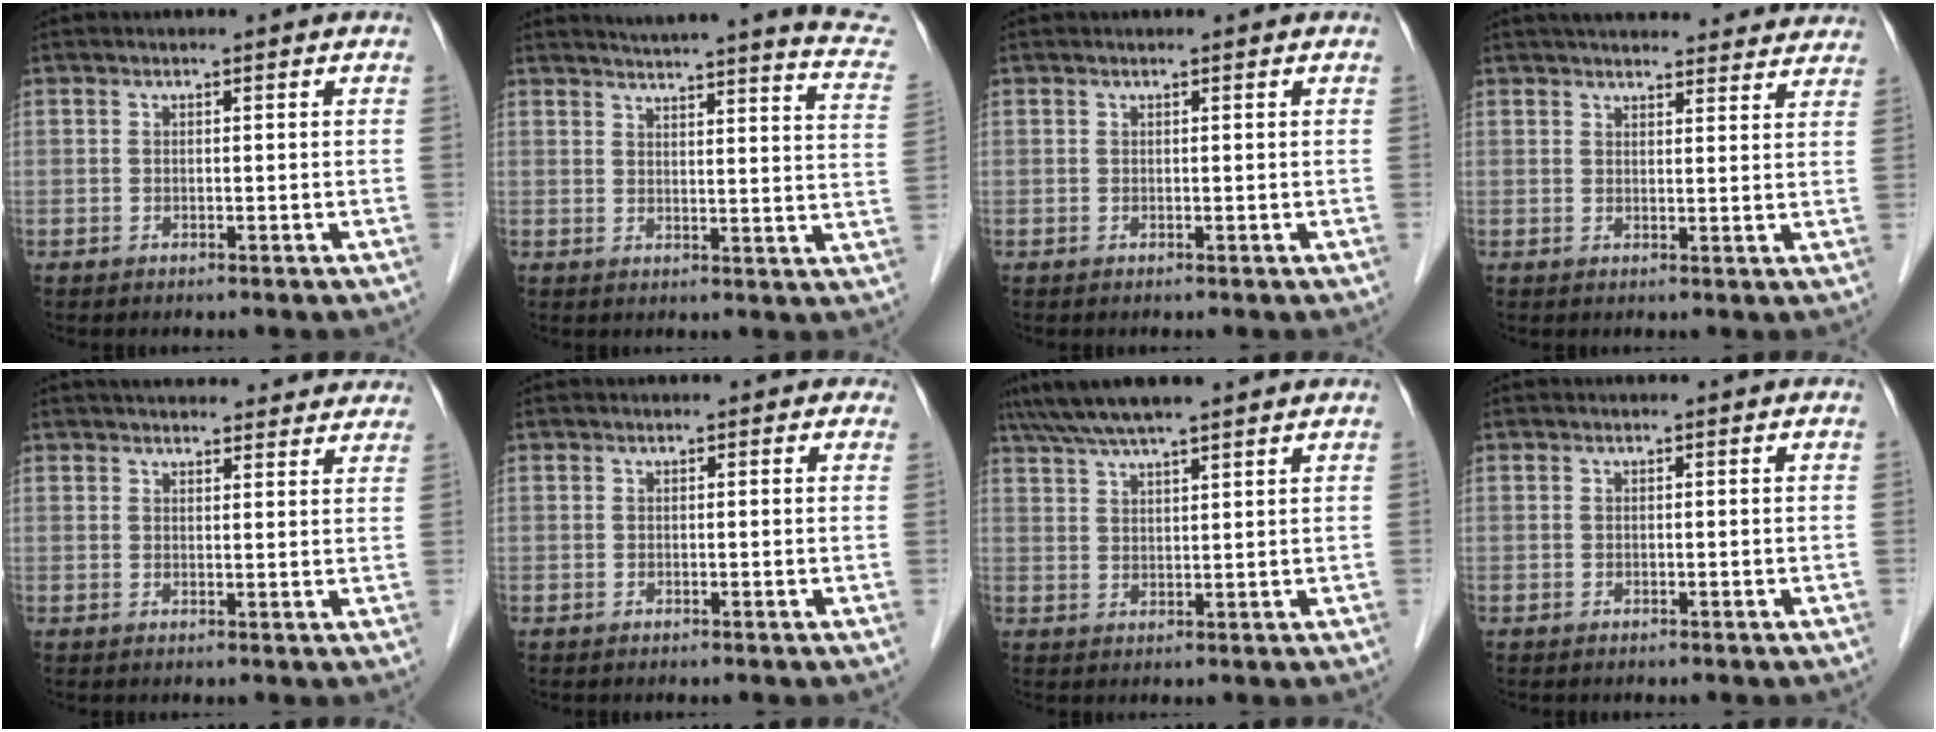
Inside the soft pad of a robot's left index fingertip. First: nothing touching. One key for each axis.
{"total": 19.3, "fx": 17.8, "fy": 0.3, "fz": 7.6, "tx": -0.098, "ty": -0.066, "tz": 0.193}
{"total": 0.7, "fx": 0.7, "fy": 0.1, "fz": 0.2, "tx": -0.005, "ty": 0.012, "tz": 0.008}
{"total": 21.8, "fx": 20.1, "fy": 4.5, "fz": 7.3, "tx": -0.096, "ty": 0.018, "tz": 0.244}
{"total": 17.8, "fx": 16.2, "fy": 4.1, "fz": 5.9, "tx": -0.065, "ty": 0.031, "tz": 0.198}
{"total": 0.8, "fx": 0.5, "fy": 0.6, "fz": 0.1, "tx": 0.007, "ty": -0.003, "tz": -0.001}
{"total": 9.9, "fx": 8.4, "fy": 0.9, "fz": 5.2, "tx": -0.089, "ty": 0.040, "tz": 0.128}
{"total": 0.0}